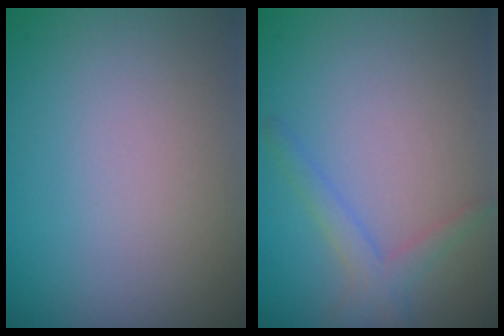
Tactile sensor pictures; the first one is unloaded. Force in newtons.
{"total": 1.8, "press": 1.8, "slide": 0.0}